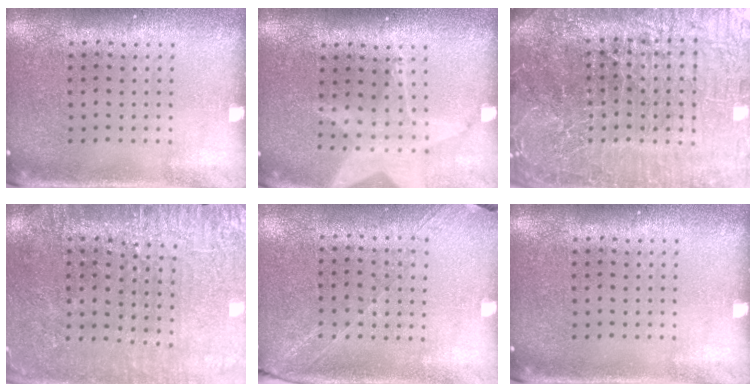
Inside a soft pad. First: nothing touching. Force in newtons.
{"total": 1.4, "press": 1.4, "slide": 0.3}
{"total": 7.6, "press": 6.6, "slide": 3.8}
{"total": 3.0, "press": 2.9, "slide": 0.6}
{"total": 1.2, "press": 1.1, "slide": 0.6}
{"total": 0.0}